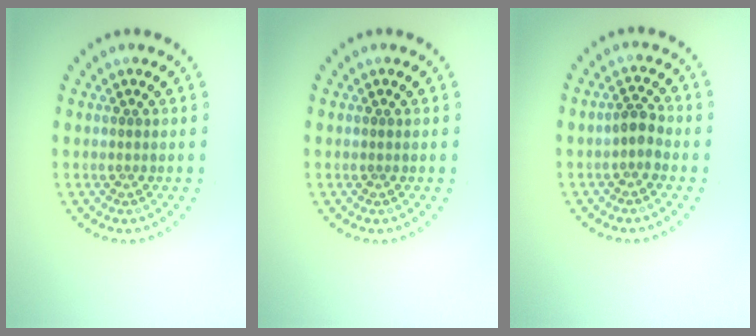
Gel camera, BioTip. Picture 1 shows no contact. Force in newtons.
{"total": 0.0}
{"total": 1.7, "press": 1.5, "slide": 0.8}